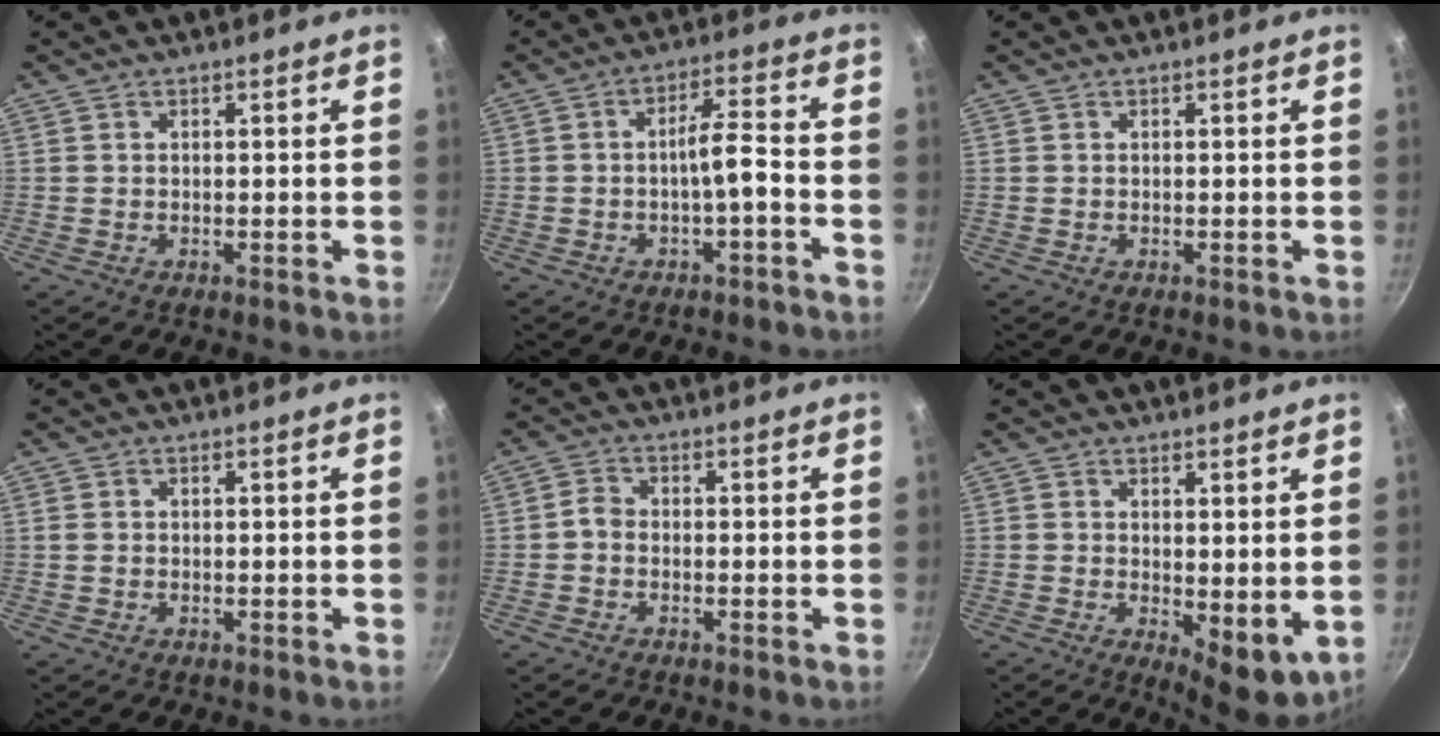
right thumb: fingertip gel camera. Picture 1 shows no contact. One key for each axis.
{"total": 5.6, "fx": -2.5, "fy": 1.2, "fz": 4.8, "tx": -0.089, "ty": 0.034, "tz": -0.036}
{"total": 0.0}
{"total": 0.9, "fx": 0.1, "fy": 0.7, "fz": 0.4, "tx": -0.008, "ty": 0.003, "tz": 0.002}
{"total": 2.0, "fx": -0.9, "fy": 1.4, "fz": 1.1, "tx": -0.026, "ty": 0.014, "tz": -0.024}
{"total": 7.2, "fx": 0.7, "fy": 3.2, "fz": 6.4, "tx": -0.078, "ty": -0.020, "tz": 0.018}